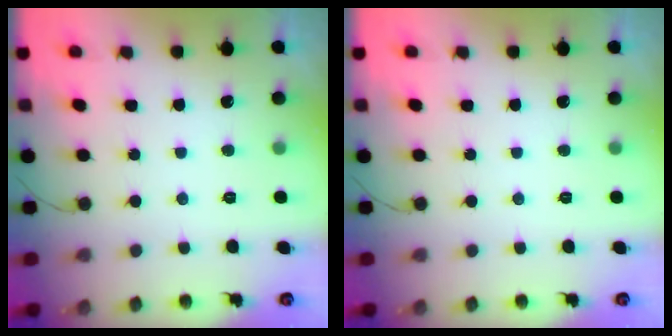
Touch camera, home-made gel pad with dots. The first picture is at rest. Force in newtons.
{"total": 0.0}